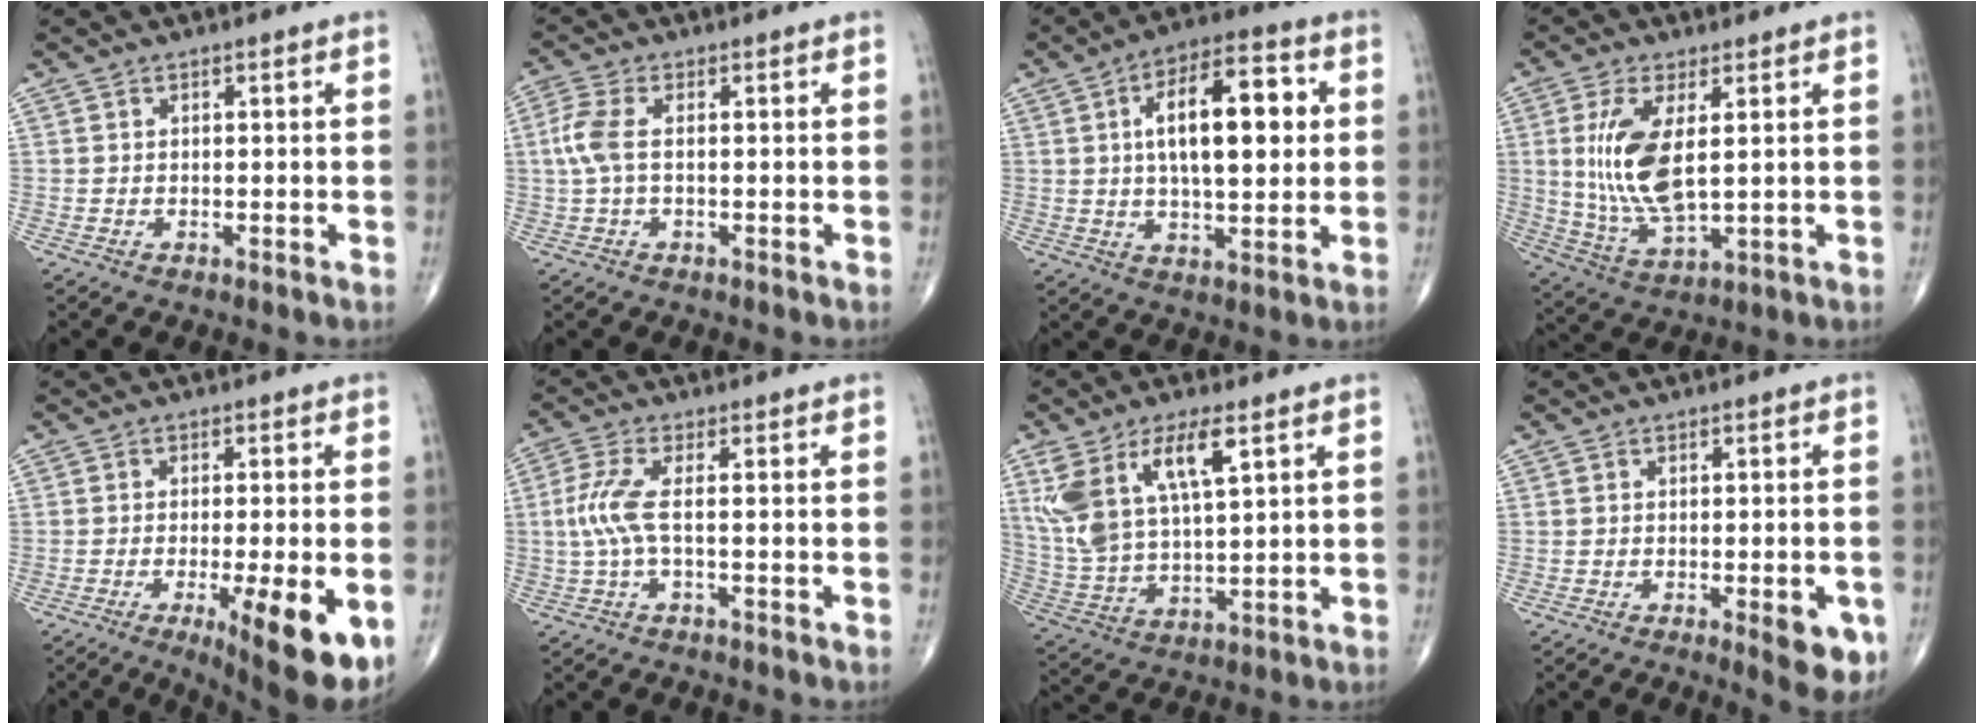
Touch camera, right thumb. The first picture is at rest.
{"total": 4.9, "force": [0.2, 2.1, 4.4], "torque": [-0.127, 0.007, -0.003]}
{"total": 16.3, "force": [3.0, 7.0, 14.4], "torque": [-0.211, 0.012, 0.044]}
{"total": 12.6, "force": [2.2, 5.1, 11.3], "torque": [-0.238, -0.019, 0.054]}
{"total": 13.8, "force": [-4.3, 3.2, 12.7], "torque": [-0.159, -0.016, -0.054]}
{"total": 5.5, "force": [-0.3, 1.1, 5.4], "torque": [-0.153, 0.008, -0.013]}
{"total": 14.6, "force": [6.4, 5.8, 11.8], "torque": [-0.242, -0.014, 0.132]}
{"total": 7.4, "force": [-2.8, 2.3, 6.4], "torque": [-0.062, -0.004, -0.030]}